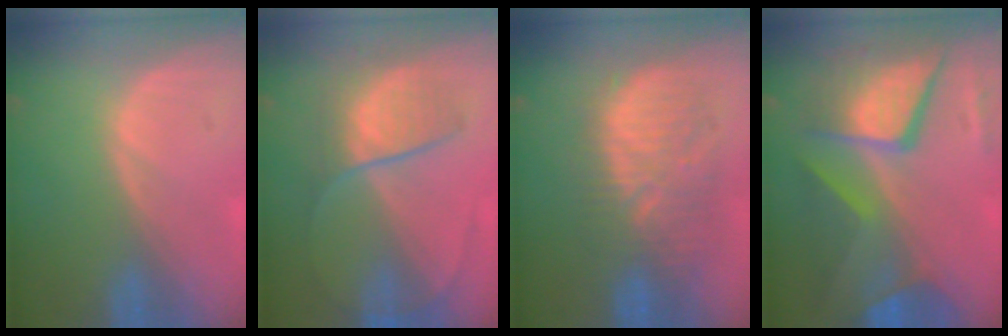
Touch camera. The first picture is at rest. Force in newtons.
{"total": 6.9, "press": 6.6, "slide": 2.0}
{"total": 9.9, "press": 9.8, "slide": 1.5}
{"total": 12.0, "press": 11.9, "slide": 1.2}